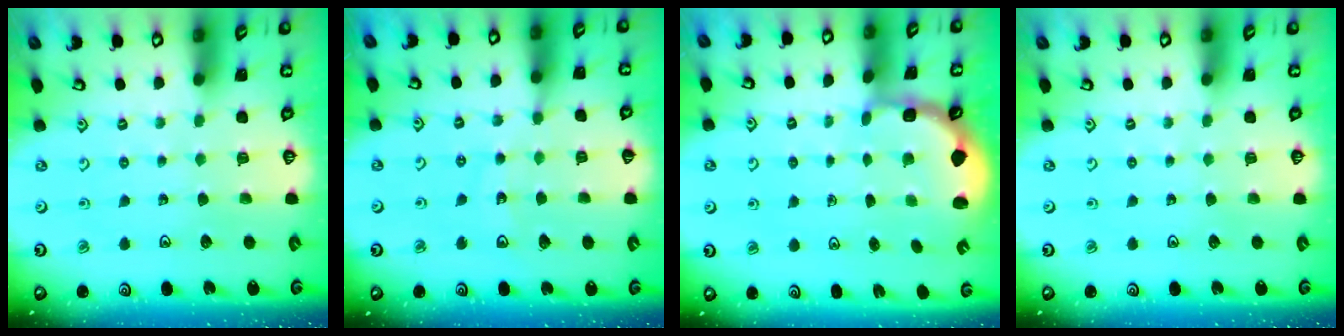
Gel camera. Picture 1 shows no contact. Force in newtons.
{"total": 10.3, "press": 9.9, "slide": 3.1}
{"total": 2.4, "press": 2.0, "slide": 1.3}
{"total": 0.0}